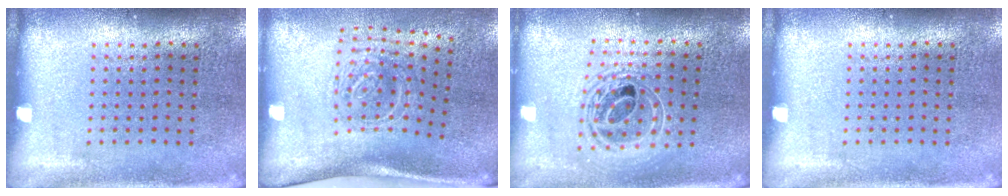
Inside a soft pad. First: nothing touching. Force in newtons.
{"total": 1.9, "press": 1.3, "slide": 1.4}
{"total": 1.8, "press": 1.5, "slide": 1.0}
{"total": 0.0}